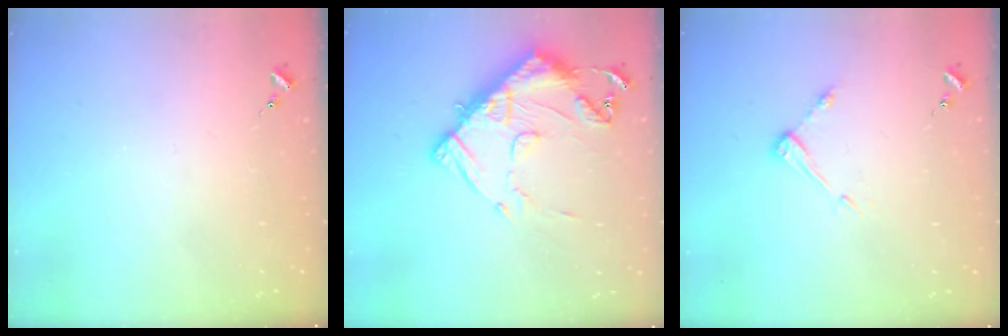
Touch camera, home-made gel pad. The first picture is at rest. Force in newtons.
{"total": 14.8, "press": 14.7, "slide": 1.5}
{"total": 5.2, "press": 5.1, "slide": 0.3}